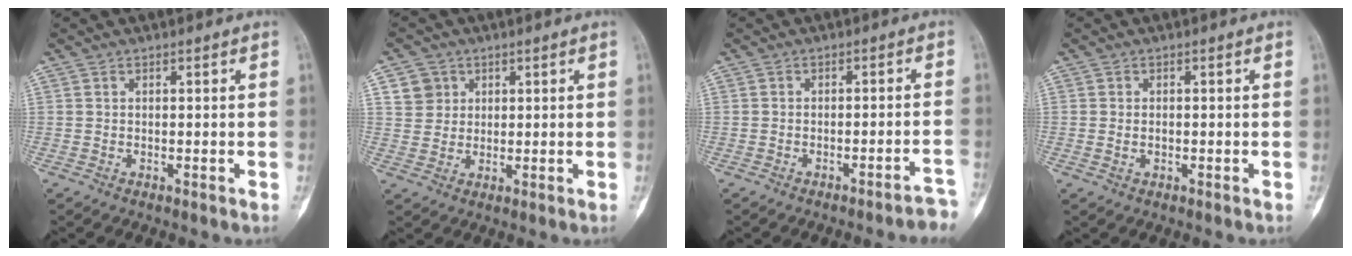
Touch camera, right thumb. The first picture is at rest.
{"total": 4.6, "force": [2.0, 4.1, 0.8], "torque": [0.008, -0.006, 0.037]}
{"total": 5.1, "force": [-4.5, 0.2, 2.2], "torque": [-0.014, 0.045, -0.053]}
{"total": 1.2, "force": [-0.1, 0.9, 0.8], "torque": [-0.016, 0.006, 0.002]}